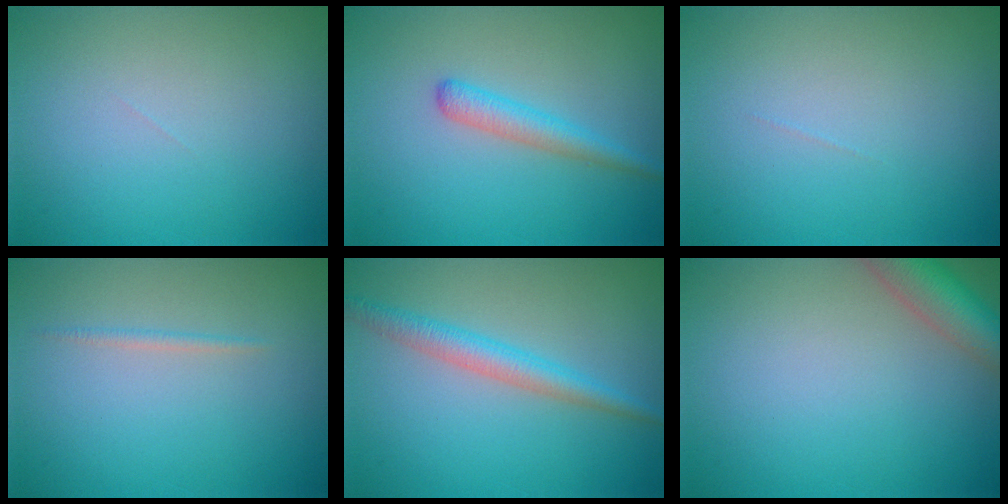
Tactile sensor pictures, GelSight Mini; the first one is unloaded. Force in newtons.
{"total": 2.2, "press": 2.2, "slide": 0.0}
{"total": 0.0}
{"total": 0.7, "press": 0.7, "slide": 0.1}
{"total": 2.9, "press": 2.9, "slide": 0.0}
{"total": 5.1, "press": 5.1, "slide": 0.3}